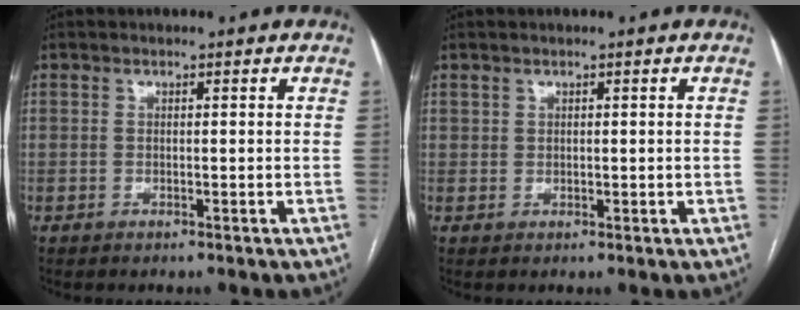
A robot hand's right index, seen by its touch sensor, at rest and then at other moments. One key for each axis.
{"total": 0.9, "fx": 0.5, "fy": 0.7, "fz": 0.3, "tx": 0.002, "ty": -0.001, "tz": 0.008}